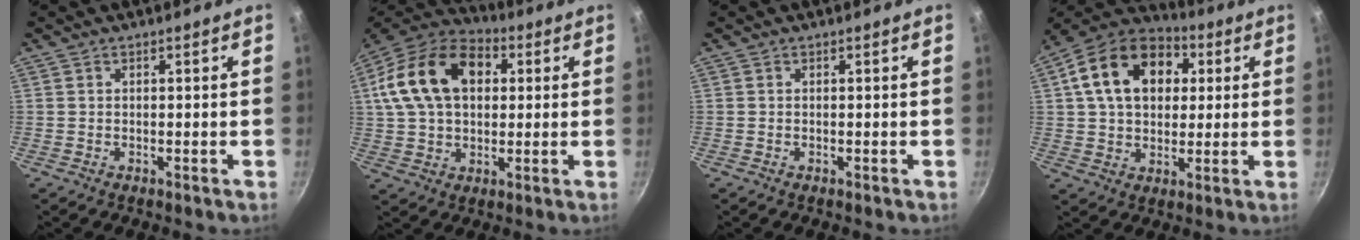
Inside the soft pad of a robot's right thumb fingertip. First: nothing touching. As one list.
[{"total": 20.0, "force": [4.6, 13.5, 14.0], "torque": [-0.239, 0.023, 0.067]}, {"total": 0.0}, {"total": 18.8, "force": [4.9, 13.3, 12.3], "torque": [-0.190, 0.021, 0.069]}]